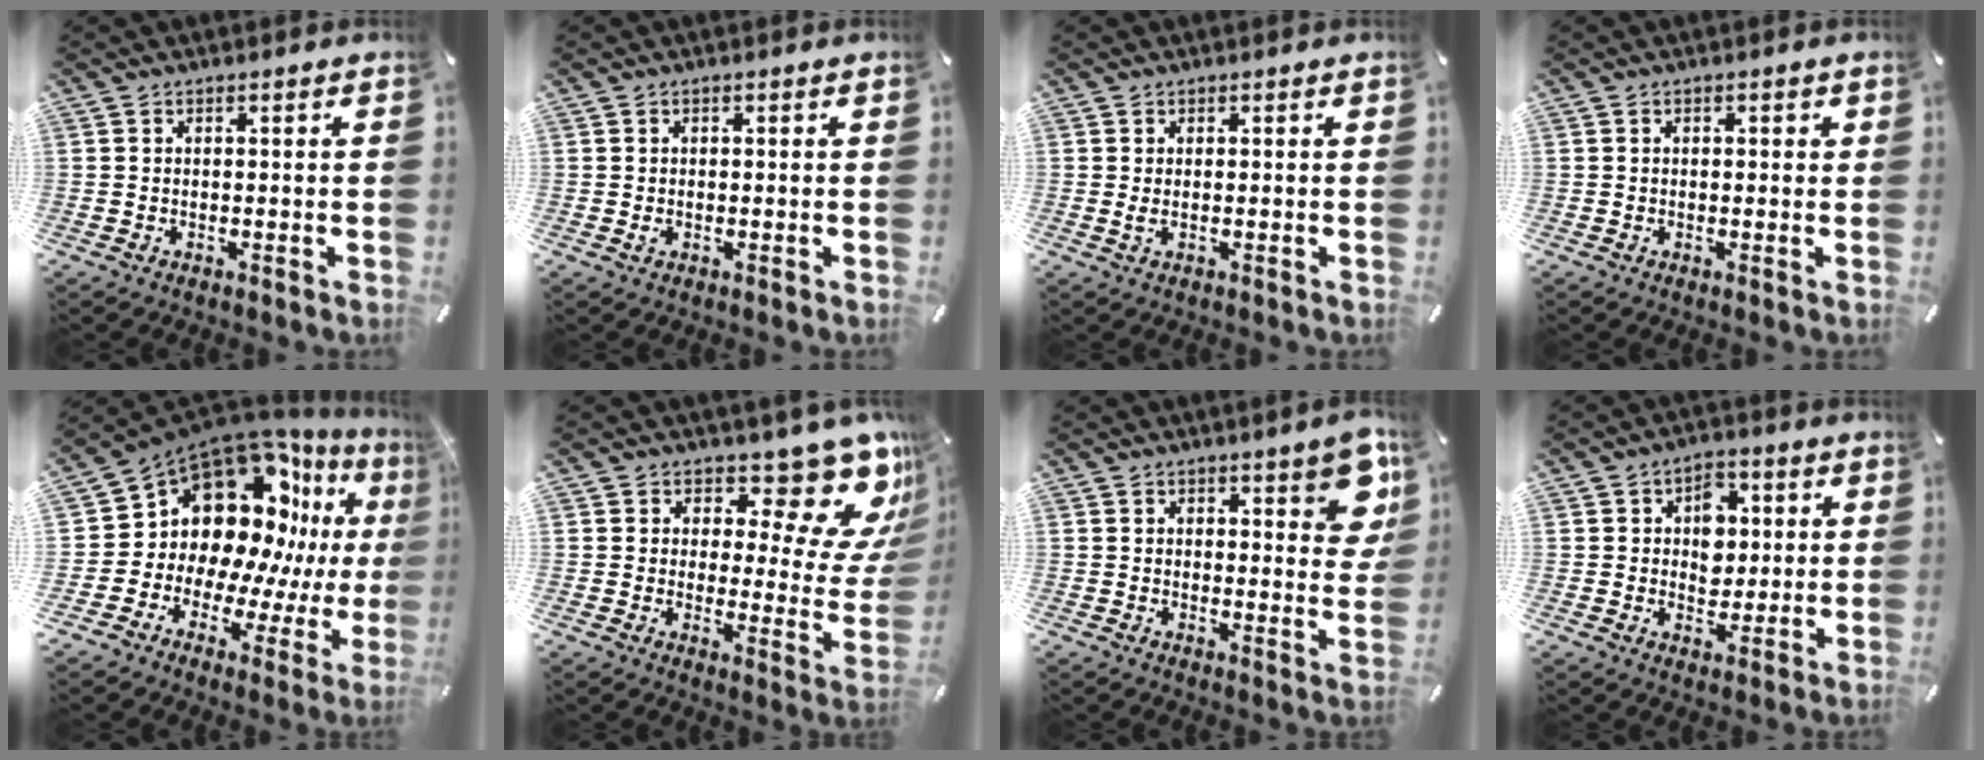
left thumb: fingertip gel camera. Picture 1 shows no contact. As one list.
[{"total": 0.9, "force": [0.0, 0.7, 0.5], "torque": [-0.002, -0.002, -0.003]}, {"total": 1.6, "force": [0.2, 0.6, 1.5], "torque": [-0.022, -0.004, 0.002]}, {"total": 1.0, "force": [0.1, 0.6, 0.7], "torque": [-0.015, 0.004, 0.000]}, {"total": 18.2, "force": [7.8, 13.6, 9.2], "torque": [-0.152, -0.107, 0.153]}, {"total": 14.9, "force": [11.0, 5.8, 8.1], "torque": [-0.102, -0.099, 0.184]}, {"total": 8.8, "force": [4.7, 3.9, 6.4], "torque": [-0.065, -0.026, 0.076]}, {"total": 7.6, "force": [1.3, 6.2, 4.2], "torque": [-0.047, -0.002, 0.016]}]